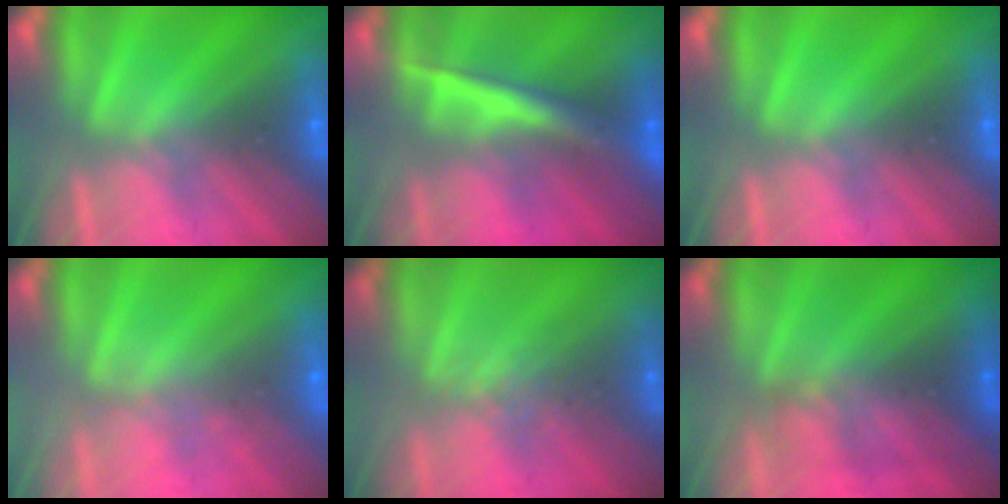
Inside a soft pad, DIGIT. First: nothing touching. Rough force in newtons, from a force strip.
{"total": 2.4}
{"total": 0.0}
{"total": 1.8}
{"total": 2.6}
{"total": 2.9}